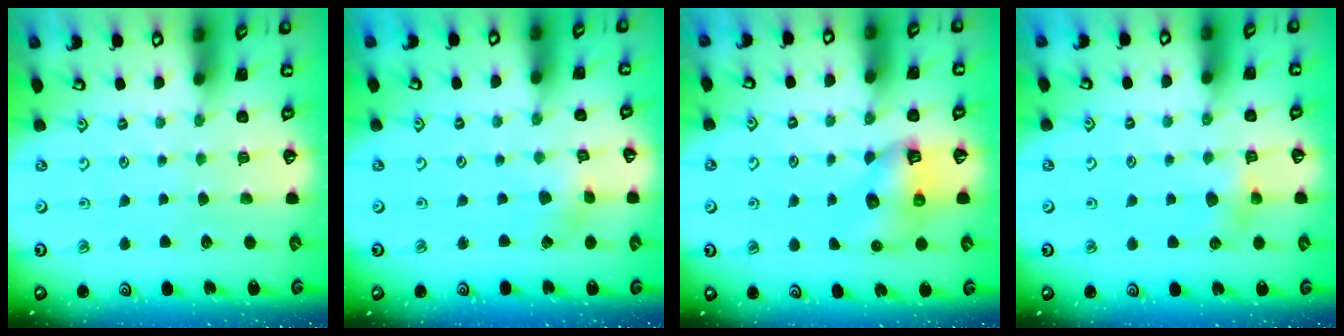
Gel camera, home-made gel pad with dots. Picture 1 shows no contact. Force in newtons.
{"total": 2.4, "press": 2.4, "slide": 0.2}
{"total": 7.2, "press": 7.2, "slide": 0.8}
{"total": 4.9, "press": 4.9, "slide": 0.6}